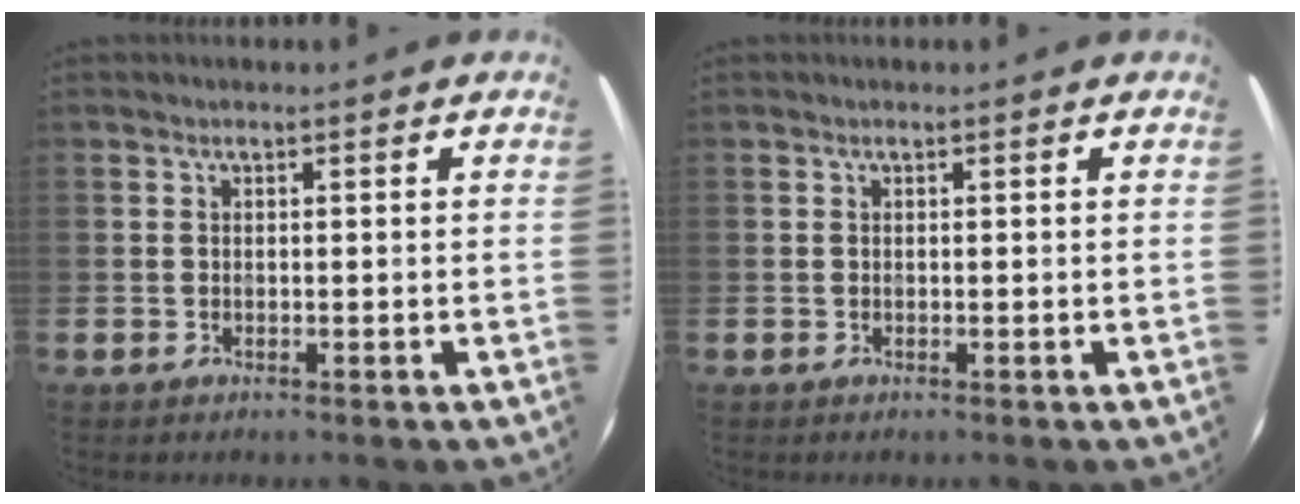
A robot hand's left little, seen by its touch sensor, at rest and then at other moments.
{"total": 0.0}